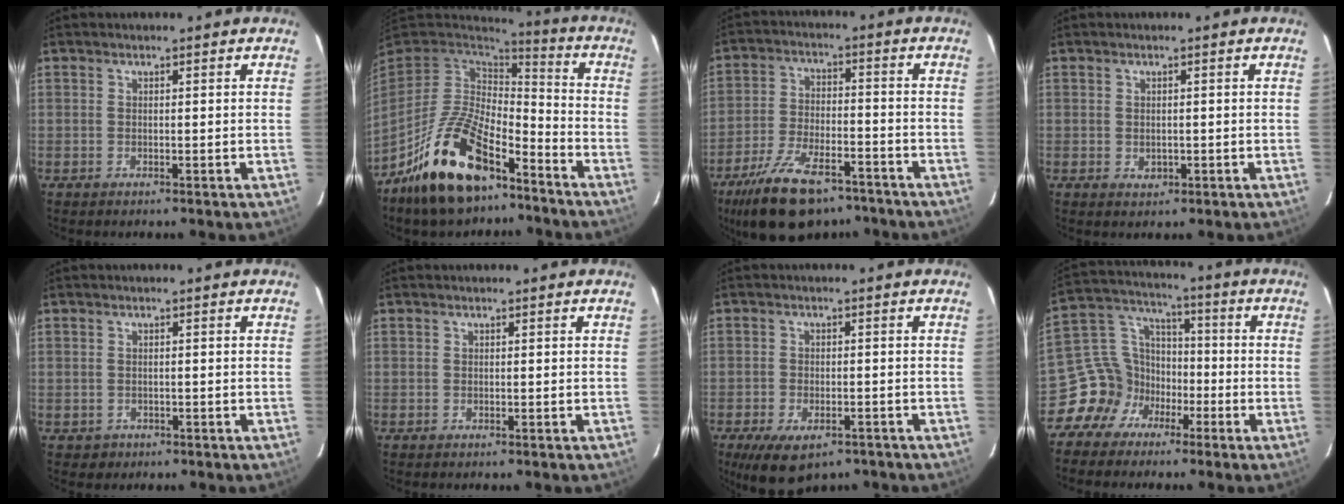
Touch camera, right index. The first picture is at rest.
{"total": 19.5, "force": [-12.4, 8.6, 12.4], "torque": [-0.250, -0.012, -0.218]}
{"total": 17.2, "force": [-12.3, 7.7, 9.3], "torque": [-0.198, -0.019, -0.202]}
{"total": 1.6, "force": [-0.1, 1.4, 0.9], "torque": [-0.013, 0.000, 0.001]}
{"total": 1.8, "force": [-0.7, 1.6, 0.2], "torque": [-0.005, 0.003, 0.000]}
{"total": 0.0}
{"total": 9.6, "force": [-6.3, 4.7, 5.5], "torque": [-0.115, -0.024, -0.093]}
{"total": 10.2, "force": [-5.4, 8.4, 2.0], "torque": [-0.046, 0.048, -0.100]}